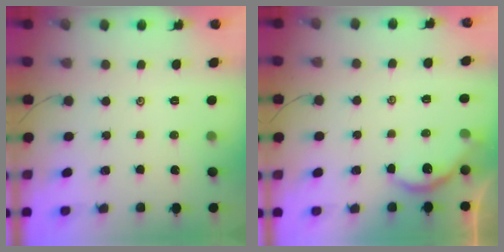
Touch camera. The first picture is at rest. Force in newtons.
{"total": 3.2, "press": 3.1, "slide": 0.4}